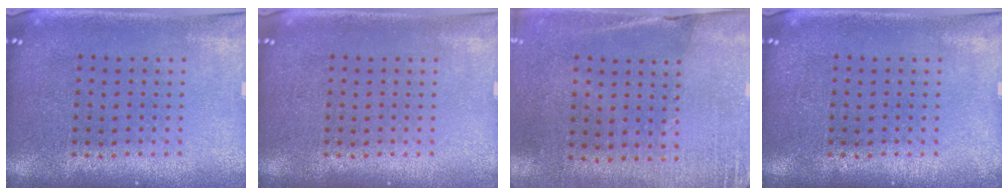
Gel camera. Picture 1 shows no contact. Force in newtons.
{"total": 0.0}
{"total": 2.6, "press": 2.4, "slide": 1.0}
{"total": 0.0}